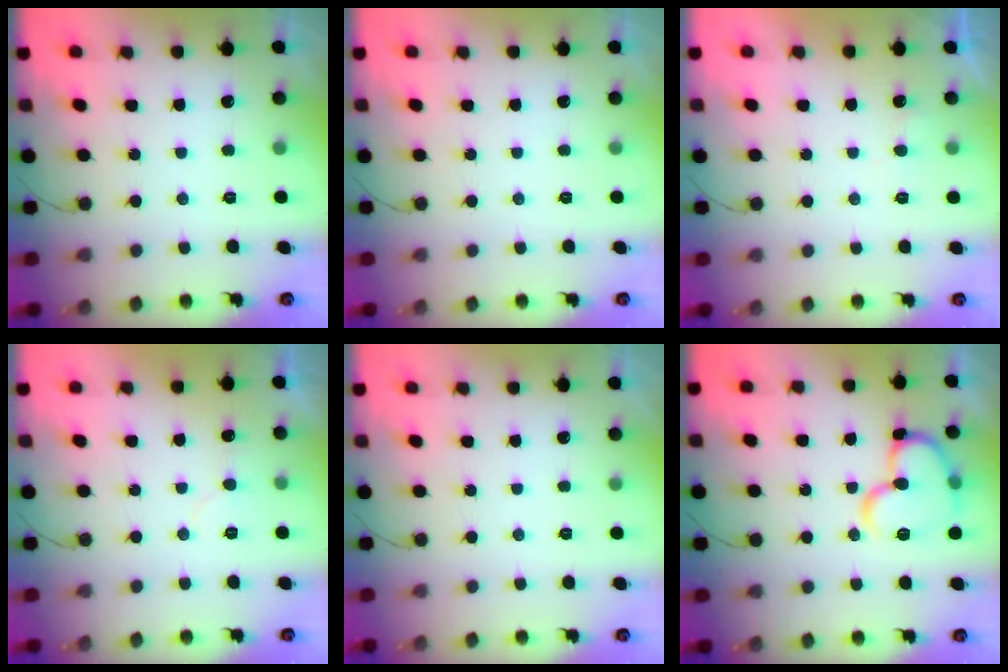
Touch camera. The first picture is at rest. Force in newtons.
{"total": 0.0}
{"total": 4.0, "press": 4.0, "slide": 0.3}
{"total": 4.7, "press": 4.7, "slide": 0.3}
{"total": 0.0}
{"total": 15.7, "press": 15.6, "slide": 1.9}